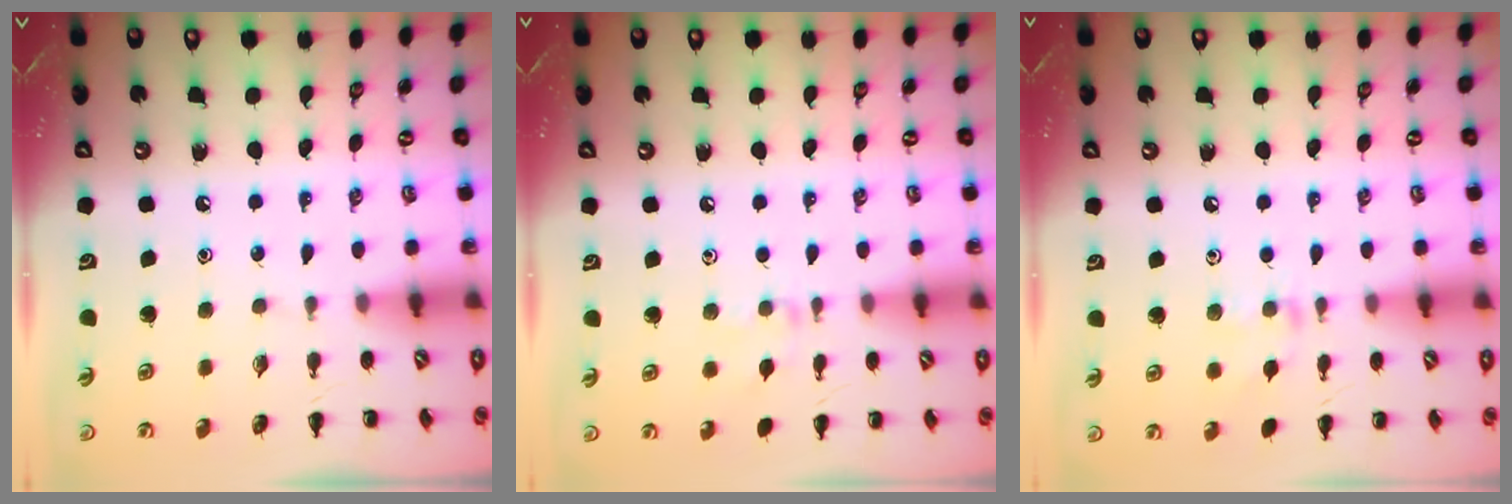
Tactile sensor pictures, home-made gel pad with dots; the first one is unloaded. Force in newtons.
{"total": 6.6, "press": 6.4, "slide": 1.8}
{"total": 7.7, "press": 7.5, "slide": 1.7}